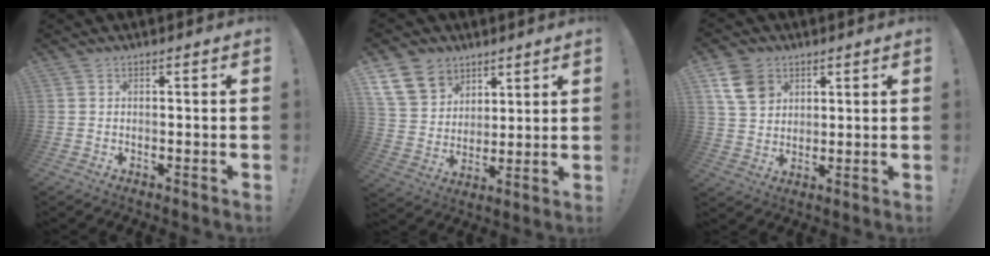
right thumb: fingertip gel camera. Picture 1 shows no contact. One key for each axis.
{"total": 13.2, "fx": 7.6, "fy": 9.9, "fz": 4.4, "tx": -0.074, "ty": -0.043, "tz": 0.156}
{"total": 10.8, "fx": 5.1, "fy": 8.2, "fz": 4.7, "tx": -0.070, "ty": -0.015, "tz": 0.104}